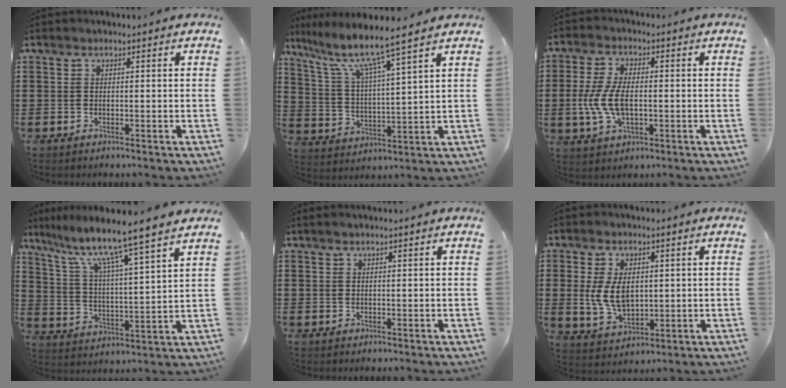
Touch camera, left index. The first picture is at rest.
{"total": 8.4, "force": [6.7, -0.6, 5.1], "torque": [-0.126, -0.044, 0.106]}
{"total": 7.0, "force": [-0.9, 3.5, 6.0], "torque": [-0.143, -0.003, -0.022]}
{"total": 9.2, "force": [7.7, -1.0, 5.1], "torque": [-0.129, -0.053, 0.120]}
{"total": 0.7, "force": [0.4, -0.1, 0.5], "torque": [-0.008, 0.000, 0.008]}
{"total": 6.7, "force": [0.8, 4.2, 5.2], "torque": [-0.119, 0.003, 0.007]}